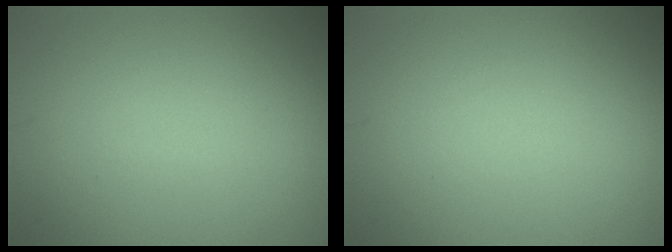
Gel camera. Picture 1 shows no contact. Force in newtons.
{"total": 0.0}